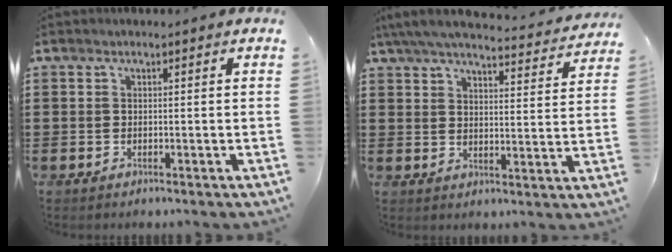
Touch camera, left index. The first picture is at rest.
{"total": 5.9, "force": [5.4, 0.2, 2.4], "torque": [-0.068, -0.034, 0.091]}